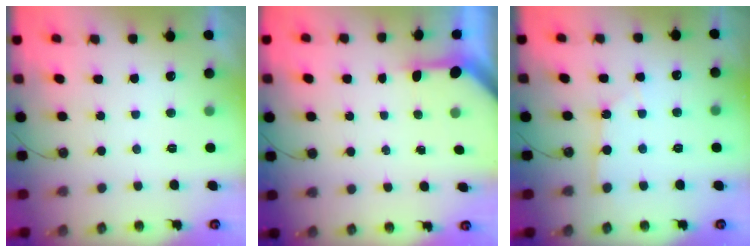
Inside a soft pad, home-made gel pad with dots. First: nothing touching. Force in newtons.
{"total": 3.2, "press": 3.2, "slide": 0.3}
{"total": 2.2, "press": 2.2, "slide": 0.4}